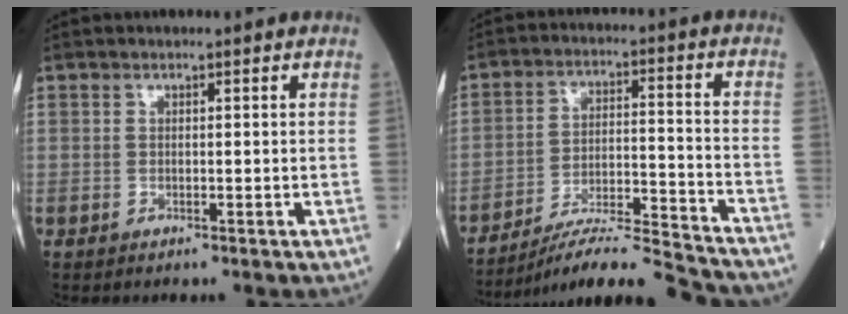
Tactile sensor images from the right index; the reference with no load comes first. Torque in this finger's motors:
{"motor_torque": [0.65, -1.49, 0.19, 0.04]}